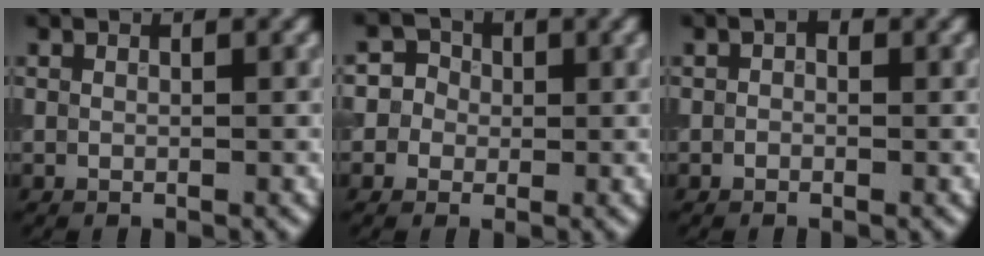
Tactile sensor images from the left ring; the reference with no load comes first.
{"total": 3.1, "force": [0.0, 3.1, 0.7], "torque": [0.017, 0.013, -0.020]}
{"total": 0.8, "force": [-0.2, 0.6, 0.5], "torque": [-0.007, -0.003, -0.013]}